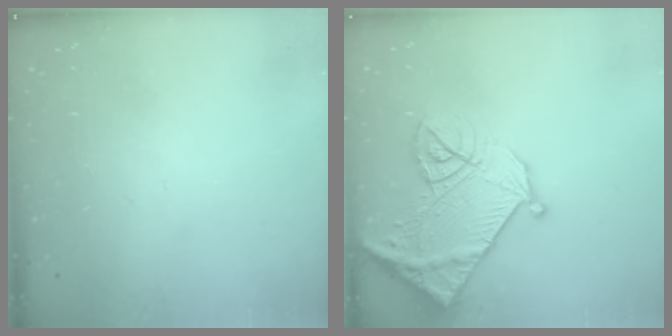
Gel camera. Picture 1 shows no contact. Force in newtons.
{"total": 17.4, "press": 17.3, "slide": 1.8}